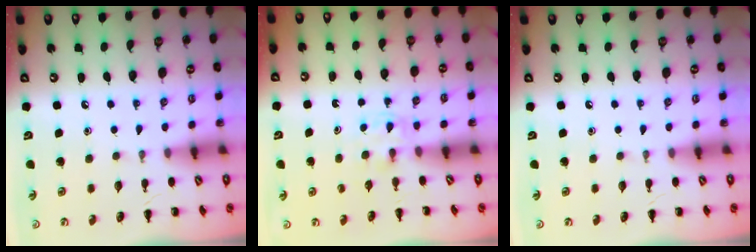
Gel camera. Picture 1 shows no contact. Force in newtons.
{"total": 3.0, "press": 2.8, "slide": 1.0}
{"total": 0.0}